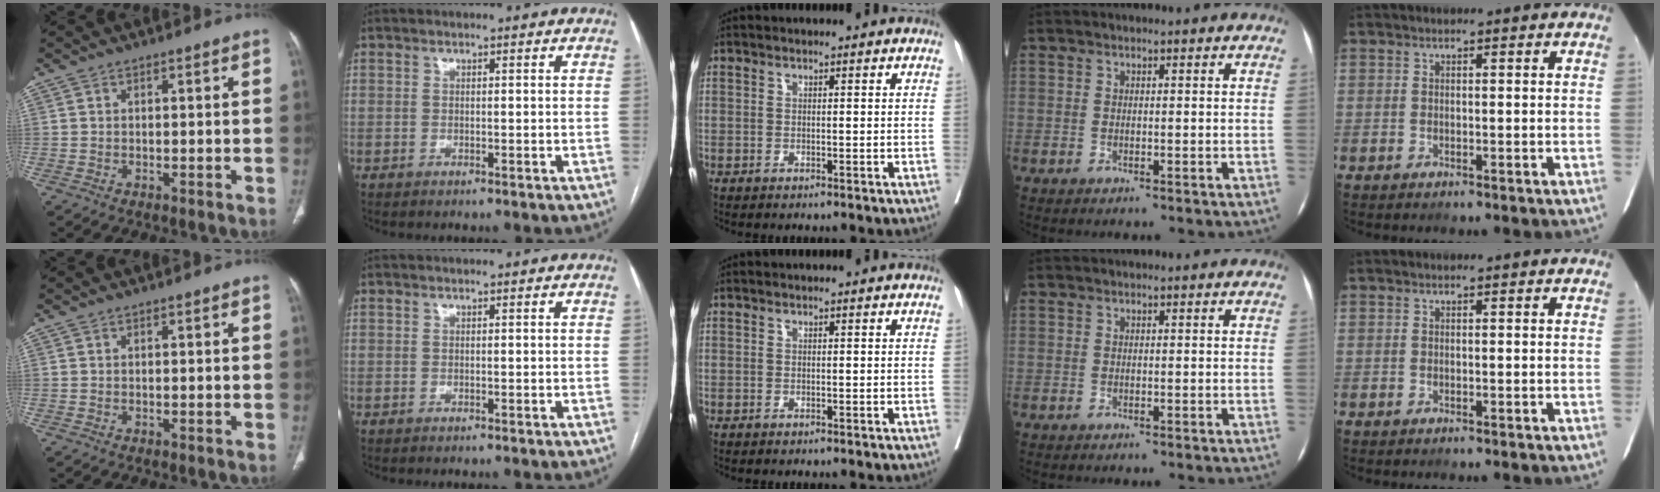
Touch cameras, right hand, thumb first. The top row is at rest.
{}